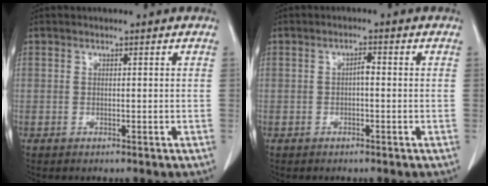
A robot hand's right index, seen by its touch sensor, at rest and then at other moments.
{"total": 1.5, "force": [-0.2, 0.5, 1.4], "torque": [-0.023, 0.004, -0.004]}